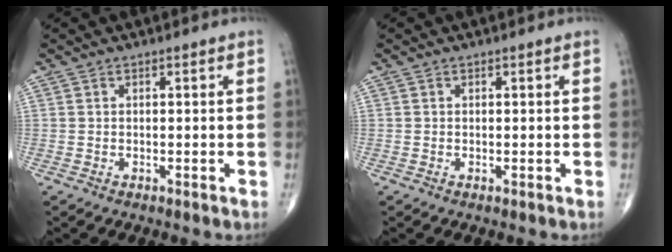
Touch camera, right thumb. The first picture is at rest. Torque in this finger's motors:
{"motor_torque": [-0.14, 0.21, -0.03, -0.15, 0.01]}